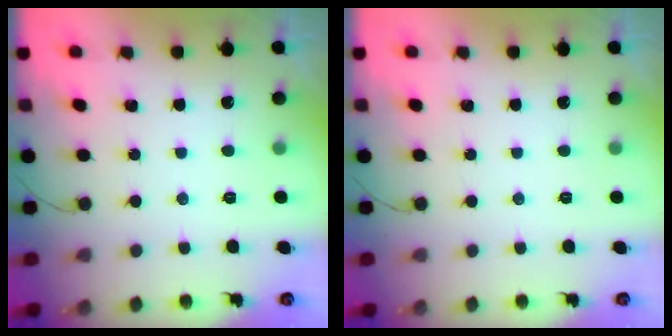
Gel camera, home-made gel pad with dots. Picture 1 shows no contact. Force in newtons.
{"total": 0.0}